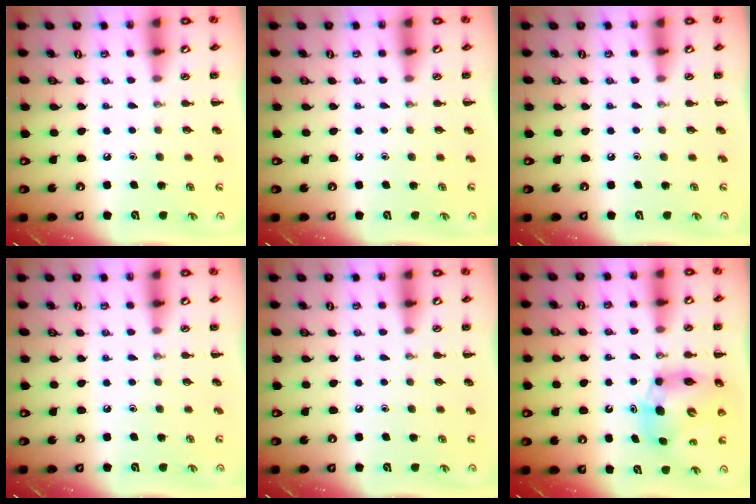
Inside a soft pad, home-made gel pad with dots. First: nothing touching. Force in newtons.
{"total": 0.0}
{"total": 0.0}
{"total": 0.0}
{"total": 0.0}
{"total": 10.7, "press": 10.3, "slide": 2.8}